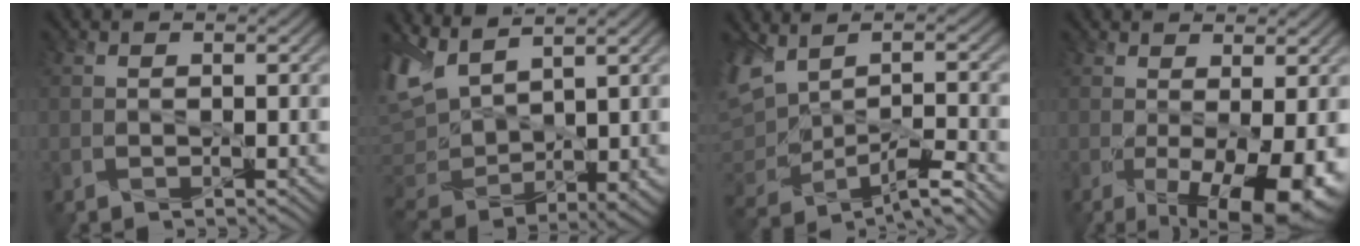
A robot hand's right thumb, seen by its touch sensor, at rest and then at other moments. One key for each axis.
{"total": 9.7, "fx": 5.1, "fy": 4.7, "fz": 6.8, "tx": -0.195, "ty": 0.005, "tz": 0.101}
{"total": 8.0, "fx": -1.9, "fy": 4.6, "fz": 6.3, "tx": -0.149, "ty": -0.021, "tz": -0.035}
{"total": 8.5, "fx": -1.9, "fy": 2.9, "fz": 7.8, "tx": -0.123, "ty": -0.015, "tz": -0.015}